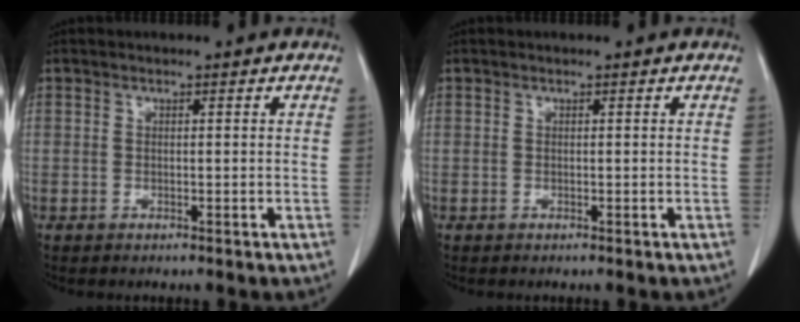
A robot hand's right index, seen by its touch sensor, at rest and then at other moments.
{"total": 0.0}